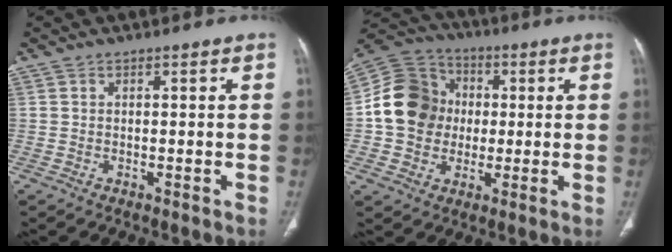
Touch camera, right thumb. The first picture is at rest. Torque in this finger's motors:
{"motor_torque": [-0.50, 0.83, 0.58, -0.49, 0.09]}